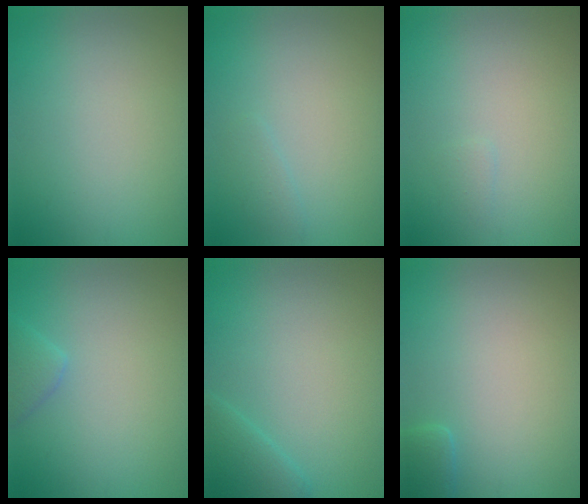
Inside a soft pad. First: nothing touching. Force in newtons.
{"total": 0.9, "press": 0.9, "slide": 0.1}
{"total": 0.5, "press": 0.5, "slide": 0.1}
{"total": 1.8, "press": 1.8, "slide": 0.1}
{"total": 2.2, "press": 2.2, "slide": 0.1}
{"total": 1.4, "press": 1.4, "slide": 0.1}